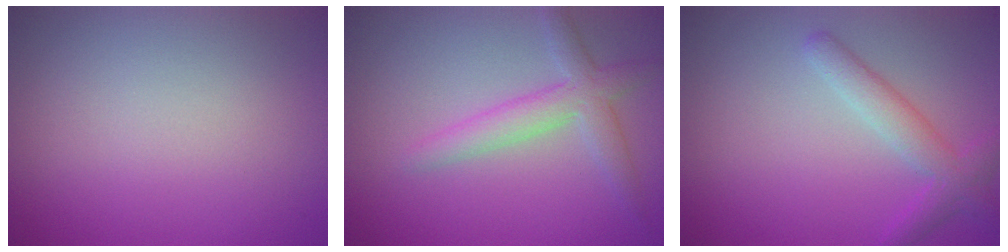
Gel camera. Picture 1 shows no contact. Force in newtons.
{"total": 3.3, "press": 3.3, "slide": 0.2}
{"total": 2.9, "press": 2.9, "slide": 0.1}